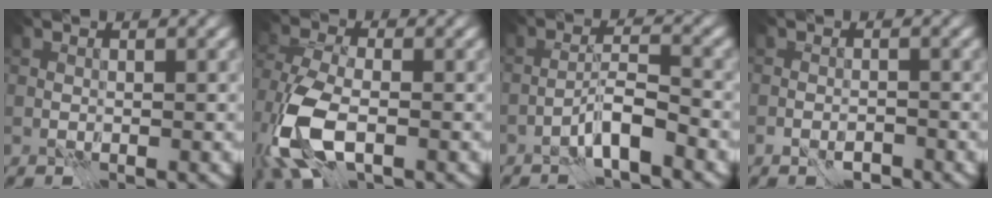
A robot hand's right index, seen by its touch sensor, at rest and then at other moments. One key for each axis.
{"total": 8.3, "fx": -3.2, "fy": 4.3, "fz": 6.3, "tx": -0.157, "ty": -0.015, "tz": -0.070}
{"total": 3.0, "fx": -2.2, "fy": 0.0, "fz": 2.2, "tx": -0.038, "ty": 0.019, "tz": -0.047}
{"total": 0.8, "fx": -0.6, "fy": 0.1, "fz": 0.6, "tx": -0.007, "ty": 0.003, "tz": -0.010}